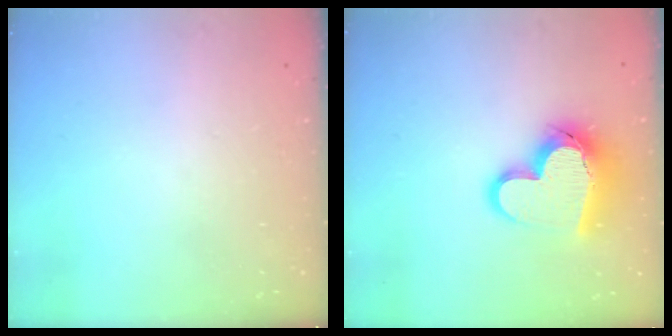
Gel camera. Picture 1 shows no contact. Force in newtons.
{"total": 16.9, "press": 16.7, "slide": 2.4}